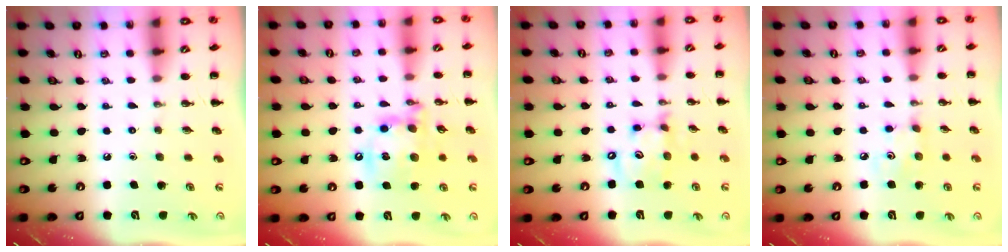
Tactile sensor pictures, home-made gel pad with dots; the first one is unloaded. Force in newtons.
{"total": 14.2, "press": 13.9, "slide": 3.0}
{"total": 9.9, "press": 9.8, "slide": 1.5}
{"total": 3.1, "press": 3.0, "slide": 0.6}